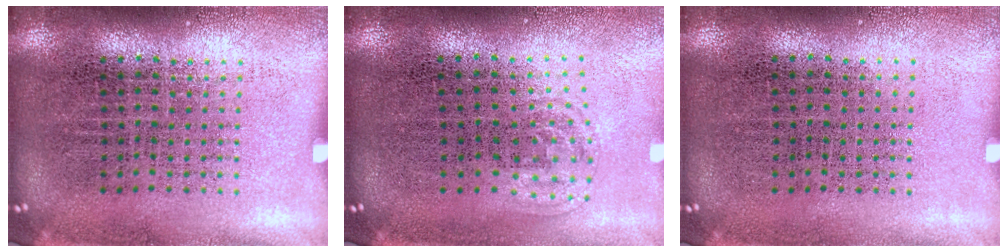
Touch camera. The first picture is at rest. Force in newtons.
{"total": 1.0, "press": 0.7, "slide": 0.7}
{"total": 0.0}